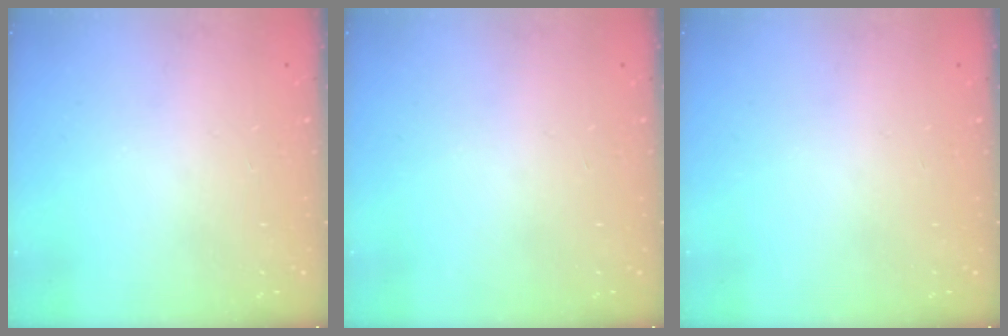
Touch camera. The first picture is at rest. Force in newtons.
{"total": 0.0}
{"total": 0.0}